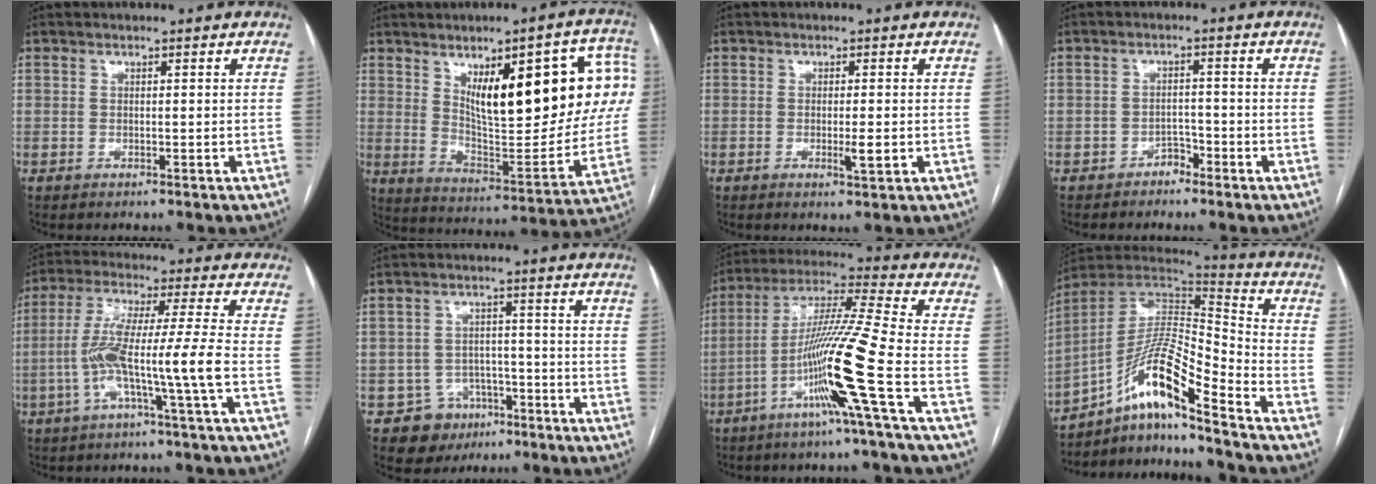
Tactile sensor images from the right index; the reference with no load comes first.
{"total": 24.6, "force": [7.1, 7.3, 22.4], "torque": [-0.288, 0.019, 0.117]}
{"total": 2.4, "force": [-0.6, 0.1, 2.4], "torque": [-0.041, -0.005, -0.008]}
{"total": 2.2, "force": [-1.7, 1.3, 0.4], "torque": [-0.001, 0.007, -0.030]}
{"total": 10.7, "force": [-3.3, -1.3, 10.1], "torque": [-0.208, 0.014, -0.065]}
{"total": 7.3, "force": [-3.9, 6.1, 0.5], "torque": [0.000, 0.013, -0.051]}
{"total": 14.9, "force": [-5.6, -2.5, 13.6], "torque": [-0.261, -0.010, -0.113]}
{"total": 15.1, "force": [-9.8, 1.2, 11.5], "torque": [-0.213, 0.020, -0.170]}